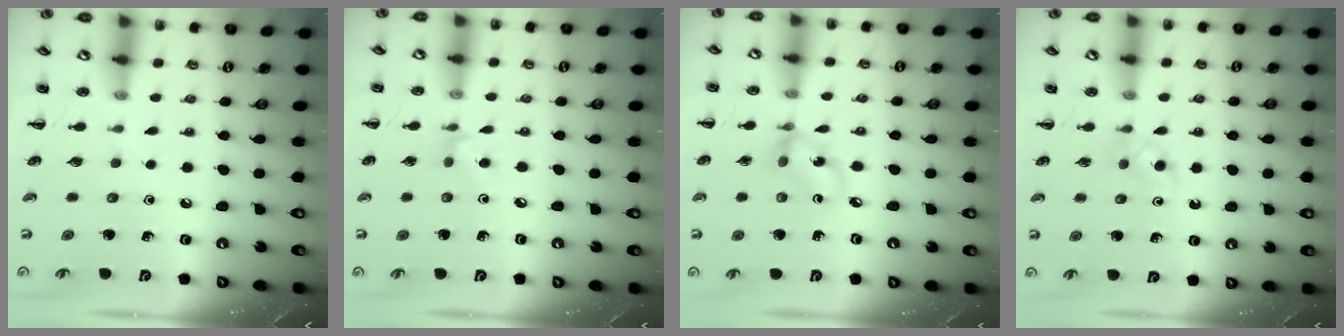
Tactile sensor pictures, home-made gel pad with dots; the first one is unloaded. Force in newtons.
{"total": 4.4, "press": 4.2, "slide": 1.4}
{"total": 6.1, "press": 6.0, "slide": 0.8}
{"total": 2.9, "press": 2.6, "slide": 1.1}